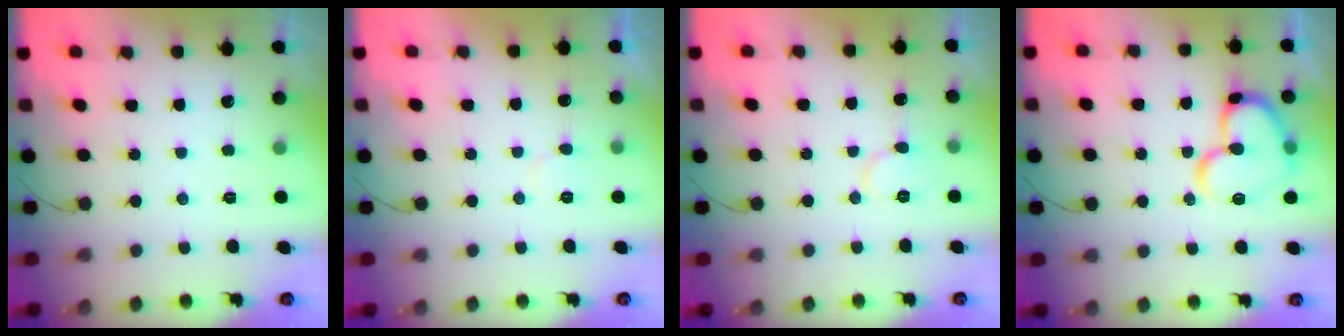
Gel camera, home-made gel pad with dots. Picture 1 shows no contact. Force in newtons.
{"total": 5.2, "press": 5.2, "slide": 0.3}
{"total": 6.4, "press": 6.4, "slide": 0.6}
{"total": 15.2, "press": 15.1, "slide": 1.8}